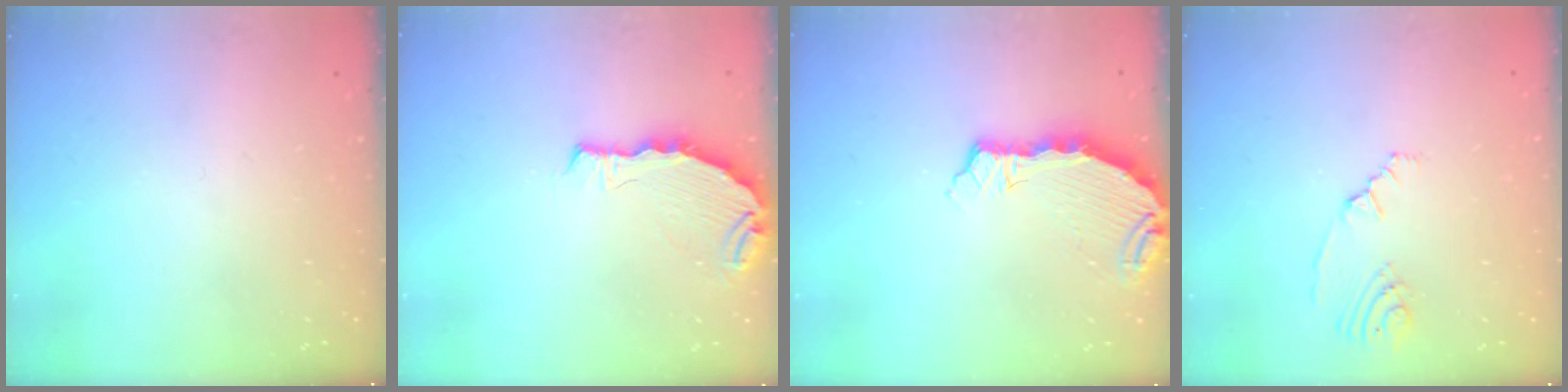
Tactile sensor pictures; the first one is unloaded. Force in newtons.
{"total": 7.3, "press": 6.4, "slide": 3.5}
{"total": 7.6, "press": 6.3, "slide": 4.3}
{"total": 3.1, "press": 2.3, "slide": 2.1}